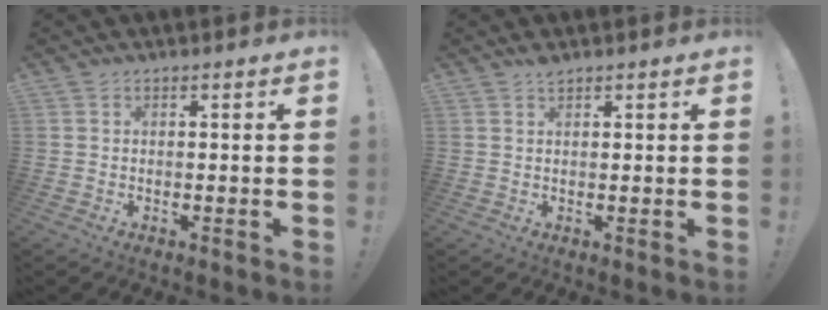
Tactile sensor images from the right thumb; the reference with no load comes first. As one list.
[{"total": 1.4, "force": [1.2, 0.4, 0.6], "torque": [-0.006, -0.003, 0.020]}]